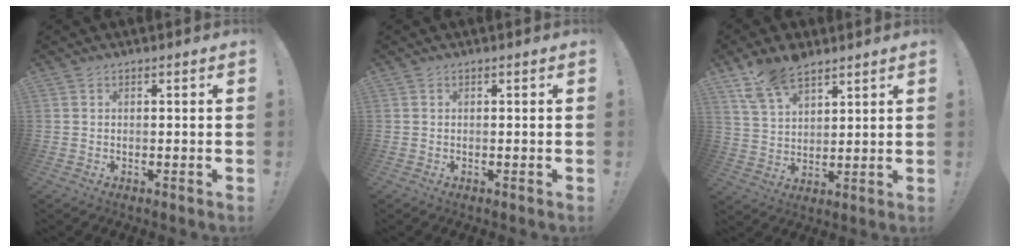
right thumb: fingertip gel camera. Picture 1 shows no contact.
{"total": 0.0}
{"total": 10.7, "force": [8.2, 5.0, 4.5], "torque": [-0.085, -0.045, 0.160]}